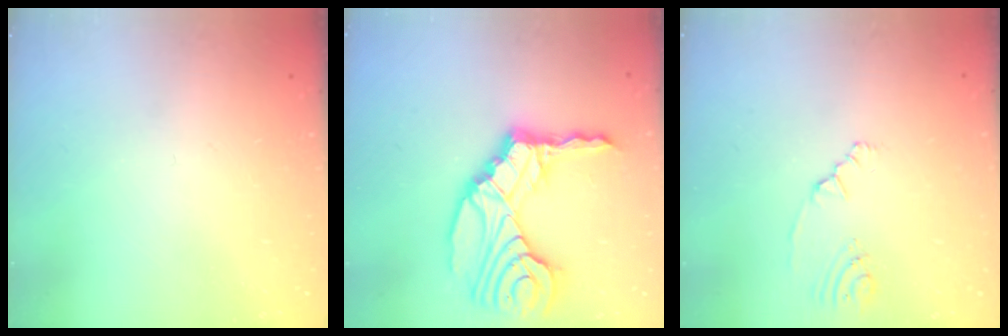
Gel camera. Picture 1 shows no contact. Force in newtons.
{"total": 18.4, "press": 18.1, "slide": 3.3}
{"total": 2.4, "press": 2.2, "slide": 1.1}